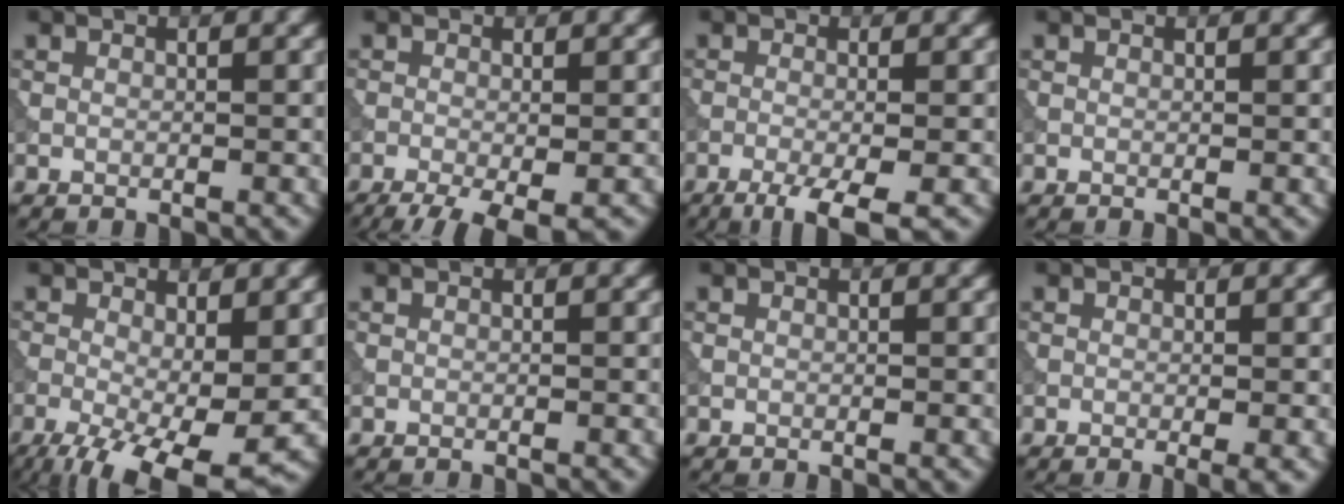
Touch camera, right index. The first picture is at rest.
{"total": 5.3, "force": [-3.0, 1.3, 4.1], "torque": [-0.065, -0.007, -0.051]}
{"total": 4.9, "force": [-2.7, 1.1, 4.0], "torque": [-0.063, -0.004, -0.050]}
{"total": 0.0}
{"total": 8.9, "force": [-3.0, 3.2, 7.8], "torque": [-0.145, -0.013, -0.046]}
{"total": 0.8, "force": [-0.7, 0.2, 0.3], "torque": [0.004, 0.001, -0.010]}
{"total": 0.0}
{"total": 2.1, "force": [-0.5, 0.4, 2.0], "torque": [-0.024, -0.008, -0.009]}